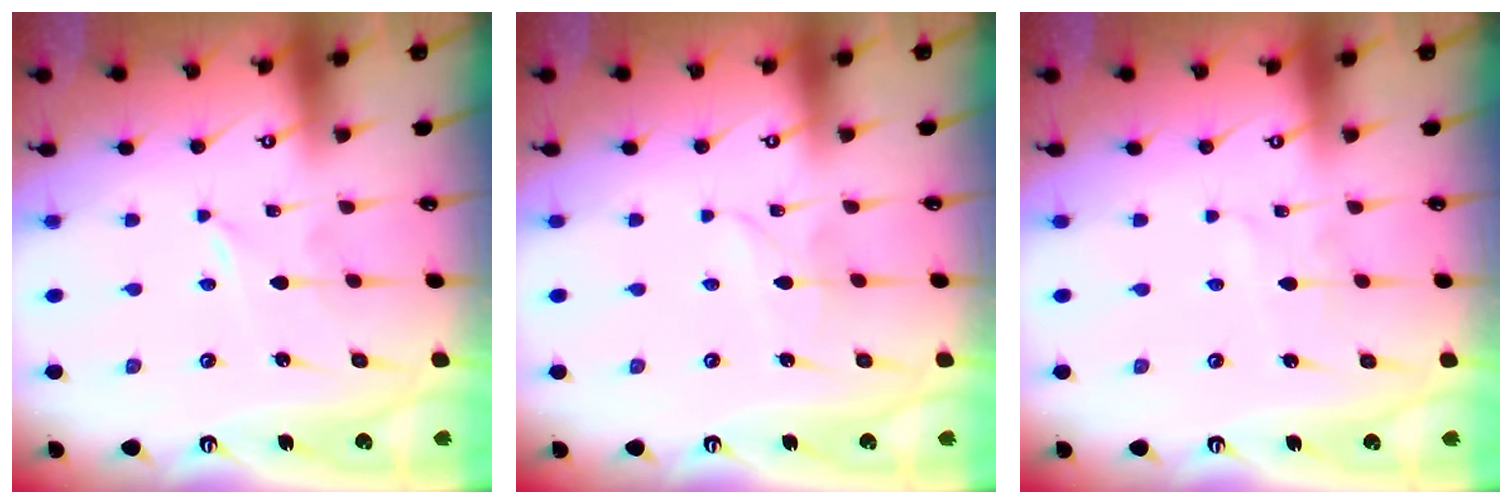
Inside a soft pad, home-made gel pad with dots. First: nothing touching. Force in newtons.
{"total": 2.7, "press": 2.7, "slide": 0.3}
{"total": 1.9, "press": 1.9, "slide": 0.2}